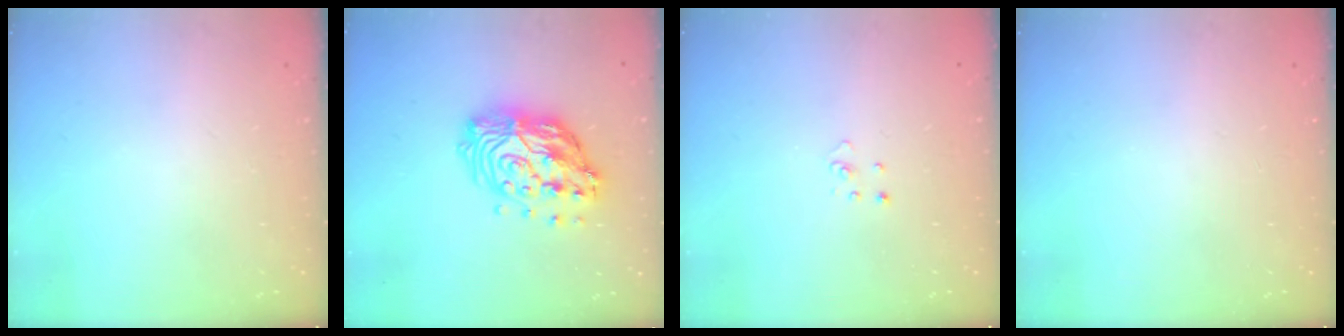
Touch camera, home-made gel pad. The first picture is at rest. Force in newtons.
{"total": 17.1, "press": 17.0, "slide": 1.6}
{"total": 2.2, "press": 2.2, "slide": 0.2}
{"total": 0.0}